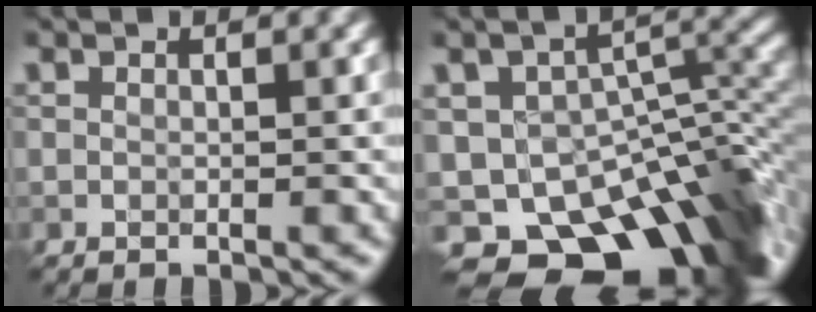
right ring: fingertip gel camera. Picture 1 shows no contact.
{"total": 13.6, "force": [-8.8, 6.9, 7.7], "torque": [-0.127, -0.017, -0.111]}